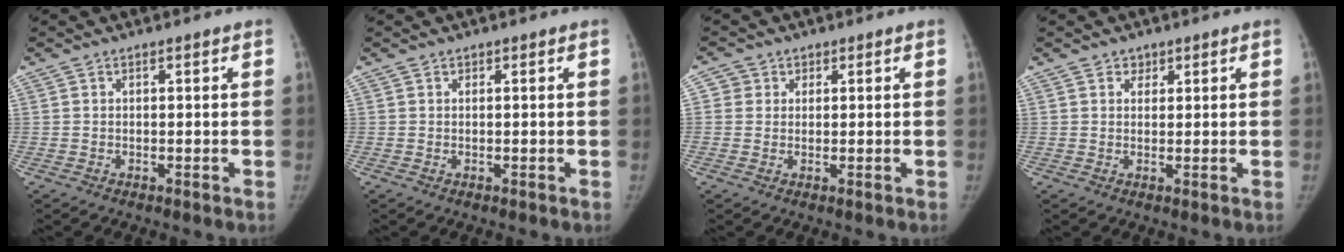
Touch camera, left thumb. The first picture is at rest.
{"total": 0.0}
{"total": 2.3, "force": [0.8, 2.2, 0.0], "torque": [0.015, 0.000, 0.009]}
{"total": 1.7, "force": [1.1, 1.3, 0.3], "torque": [0.012, -0.006, 0.013]}